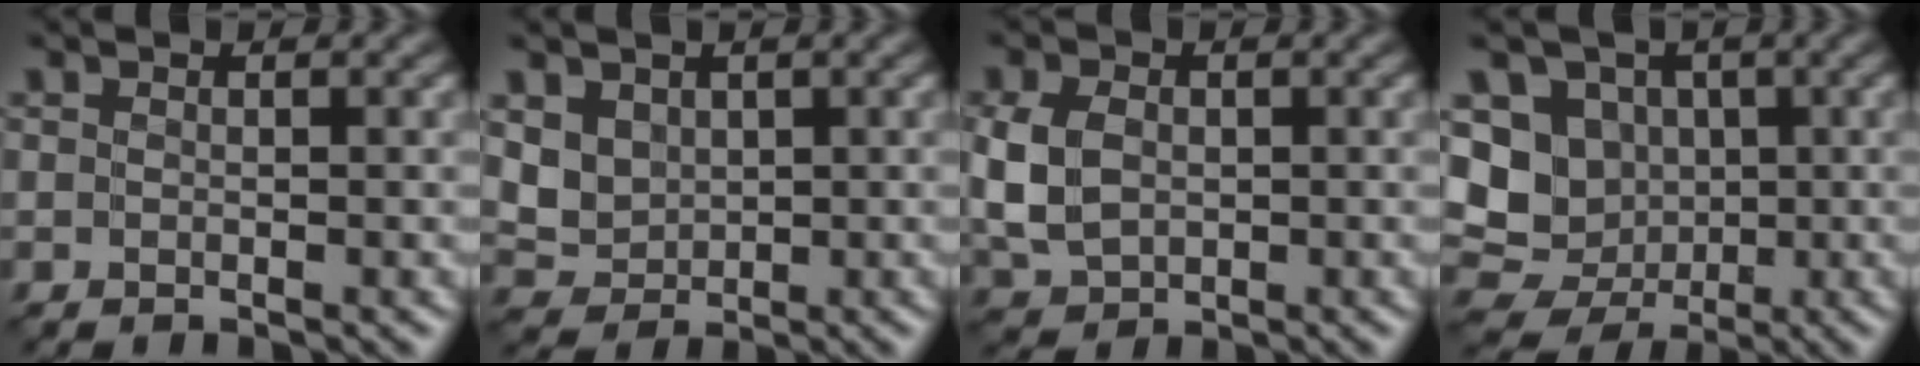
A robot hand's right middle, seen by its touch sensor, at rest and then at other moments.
{"total": 2.5, "force": [1.2, 2.1, 0.9], "torque": [-0.029, -0.009, 0.031]}
{"total": 4.5, "force": [0.3, 3.5, 2.9], "torque": [-0.076, 0.002, 0.006]}
{"total": 7.7, "force": [0.6, 7.0, 3.2], "torque": [-0.035, 0.008, -0.023]}